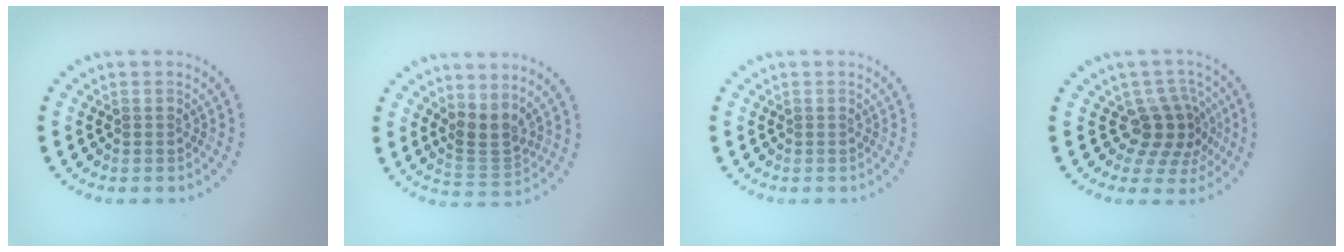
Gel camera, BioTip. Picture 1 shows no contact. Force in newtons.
{"total": 2.5, "press": 1.9, "slide": 1.6}
{"total": 0.0}
{"total": 3.9, "press": 2.9, "slide": 2.6}